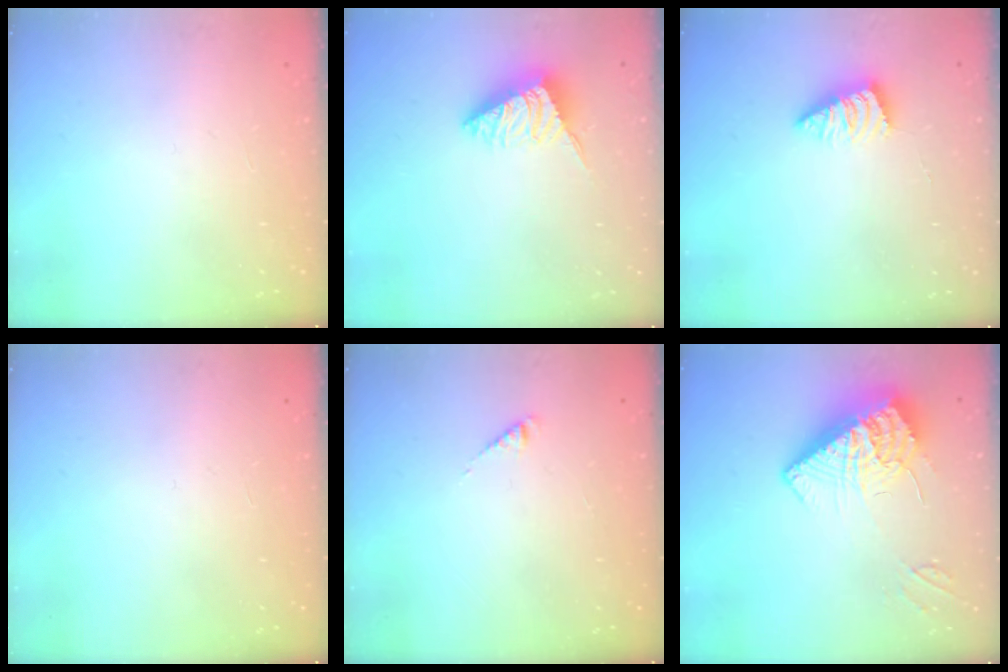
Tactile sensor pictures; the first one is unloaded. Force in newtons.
{"total": 2.9, "press": 2.9, "slide": 0.5}
{"total": 3.5, "press": 3.5, "slide": 0.5}
{"total": 0.0}
{"total": 2.6, "press": 2.6, "slide": 0.4}
{"total": 12.0, "press": 11.9, "slide": 1.0}